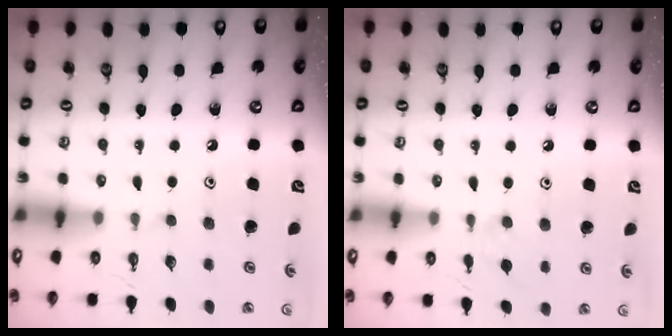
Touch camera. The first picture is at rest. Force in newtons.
{"total": 3.9, "press": 3.9, "slide": 0.7}